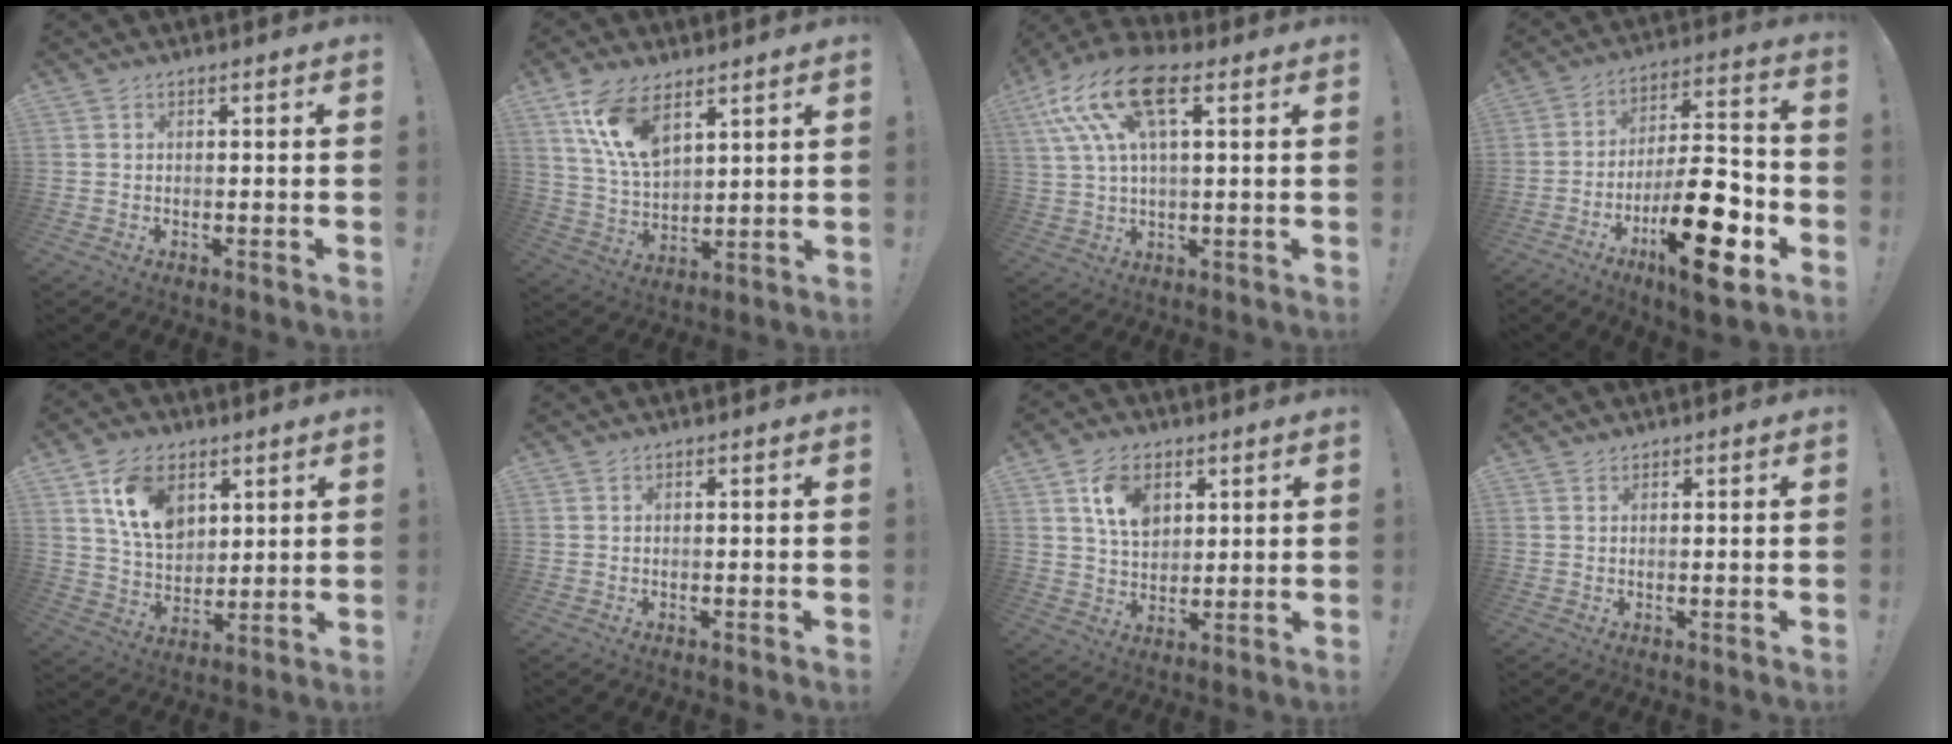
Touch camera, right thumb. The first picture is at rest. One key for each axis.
{"total": 13.4, "fx": 8.1, "fy": 6.4, "fz": 8.5, "tx": -0.166, "ty": -0.035, "tz": 0.152}
{"total": 16.8, "fx": 7.2, "fy": 7.3, "fz": 13.3, "tx": -0.255, "ty": -0.014, "tz": 0.123}
{"total": 21.8, "fx": -8.7, "fy": 7.2, "fz": 18.7, "tx": -0.293, "ty": 0.054, "tz": -0.130}
{"total": 13.7, "fx": 6.3, "fy": 9.2, "fz": 7.9, "tx": -0.126, "ty": -0.017, "tz": 0.123}
{"total": 0.0}
{"total": 10.2, "fx": 4.5, "fy": 7.1, "fz": 5.7, "tx": -0.081, "ty": -0.012, "tz": 0.083}
{"total": 1.0, "fx": 1.0, "fy": 0.4, "fz": 0.0, "tx": 0.008, "ty": -0.005, "tz": 0.018}